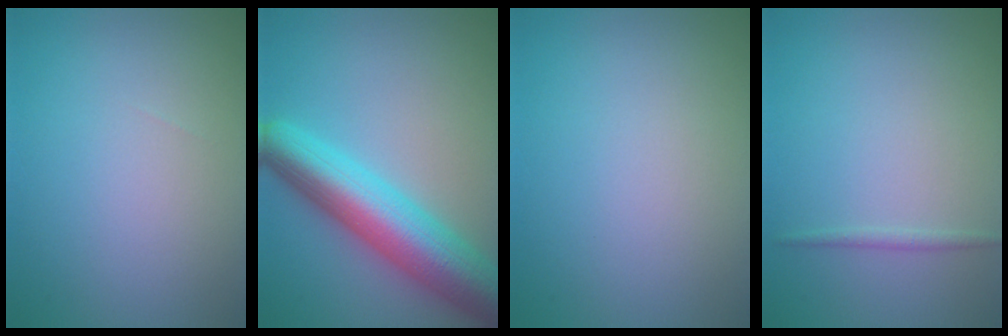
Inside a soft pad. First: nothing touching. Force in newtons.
{"total": 9.0, "press": 9.0, "slide": 0.3}
{"total": 0.0}
{"total": 0.7, "press": 0.7, "slide": 0.0}